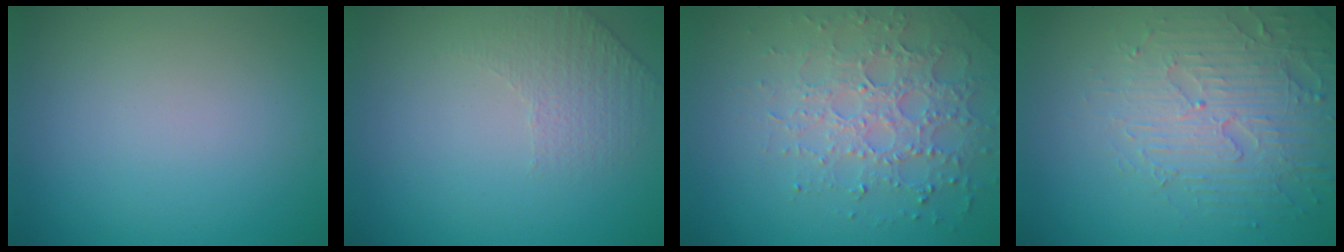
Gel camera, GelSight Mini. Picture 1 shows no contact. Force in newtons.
{"total": 1.5, "press": 1.0, "slide": 1.1}
{"total": 4.4, "press": 3.9, "slide": 2.1}
{"total": 4.5, "press": 4.3, "slide": 1.3}